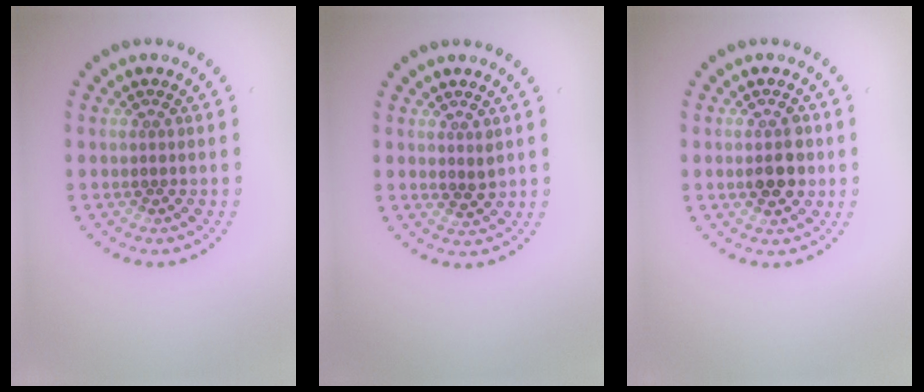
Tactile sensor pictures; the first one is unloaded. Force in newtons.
{"total": 1.1, "press": 1.0, "slide": 0.5}
{"total": 3.0, "press": 3.0, "slide": 0.1}